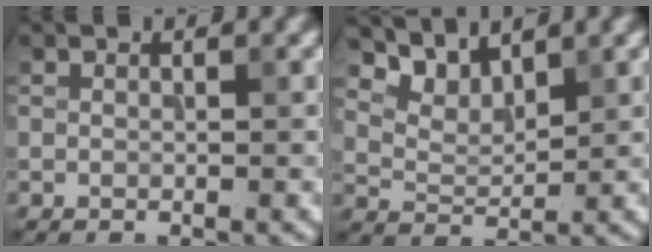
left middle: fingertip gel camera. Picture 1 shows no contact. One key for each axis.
{"total": 3.5, "fx": 3.2, "fy": 0.9, "fz": 1.0, "tx": -0.031, "ty": -0.005, "tz": 0.063}